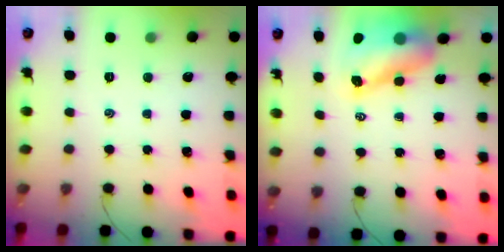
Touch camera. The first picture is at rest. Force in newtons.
{"total": 8.4, "press": 8.2, "slide": 1.7}